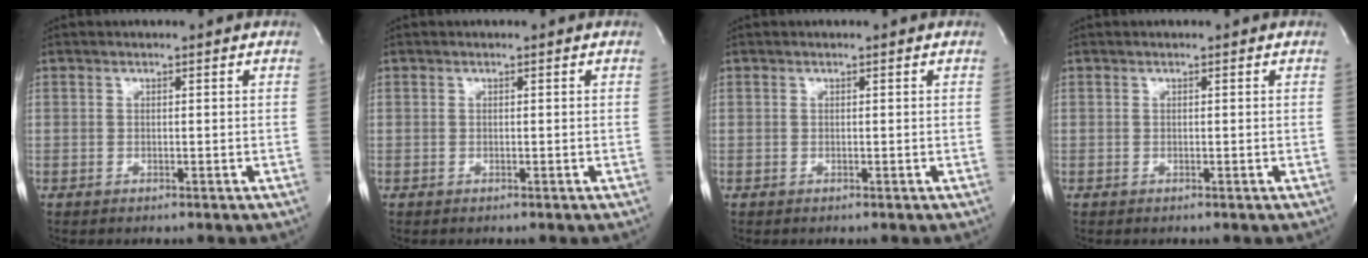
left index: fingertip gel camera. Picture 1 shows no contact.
{"total": 0.0}
{"total": 0.0}
{"total": 0.0}